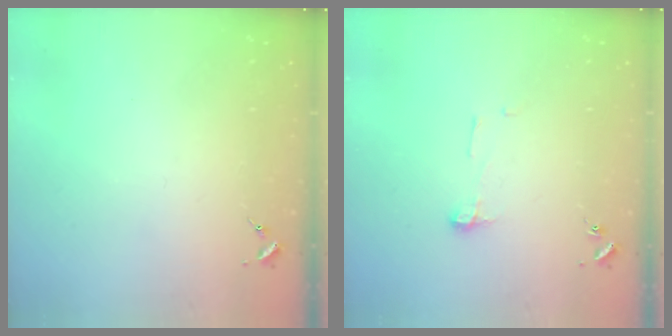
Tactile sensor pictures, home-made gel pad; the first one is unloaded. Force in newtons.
{"total": 4.5, "press": 4.5, "slide": 0.5}